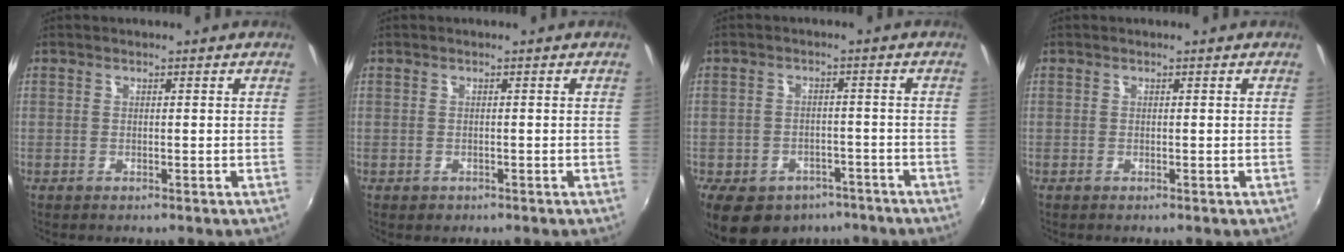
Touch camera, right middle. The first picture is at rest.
{"total": 1.1, "force": [-0.6, 0.9, 0.3], "torque": [-0.007, -0.005, -0.007]}
{"total": 14.7, "force": [-9.7, 9.2, 6.3], "torque": [-0.152, -0.008, -0.130]}
{"total": 0.0}